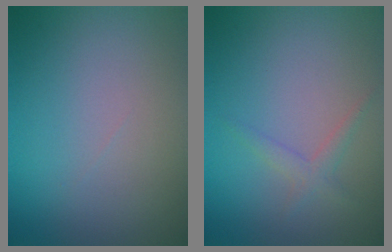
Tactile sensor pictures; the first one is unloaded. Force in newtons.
{"total": 1.3, "press": 1.3, "slide": 0.1}